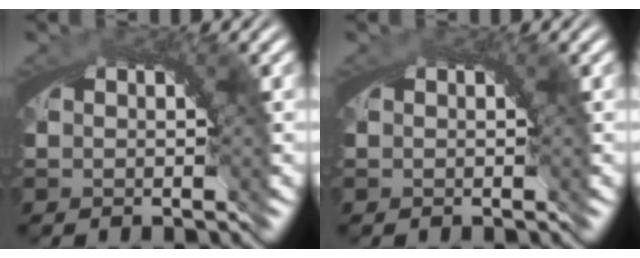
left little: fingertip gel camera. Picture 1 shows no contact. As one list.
[{"total": 0.0}]